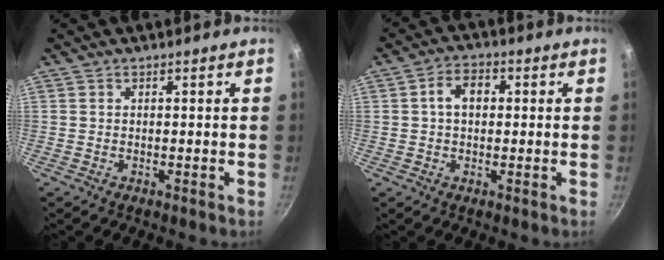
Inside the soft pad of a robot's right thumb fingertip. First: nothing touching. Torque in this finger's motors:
{"motor_torque": [0.31, 1.60, 0.99, -0.26, 0.02]}